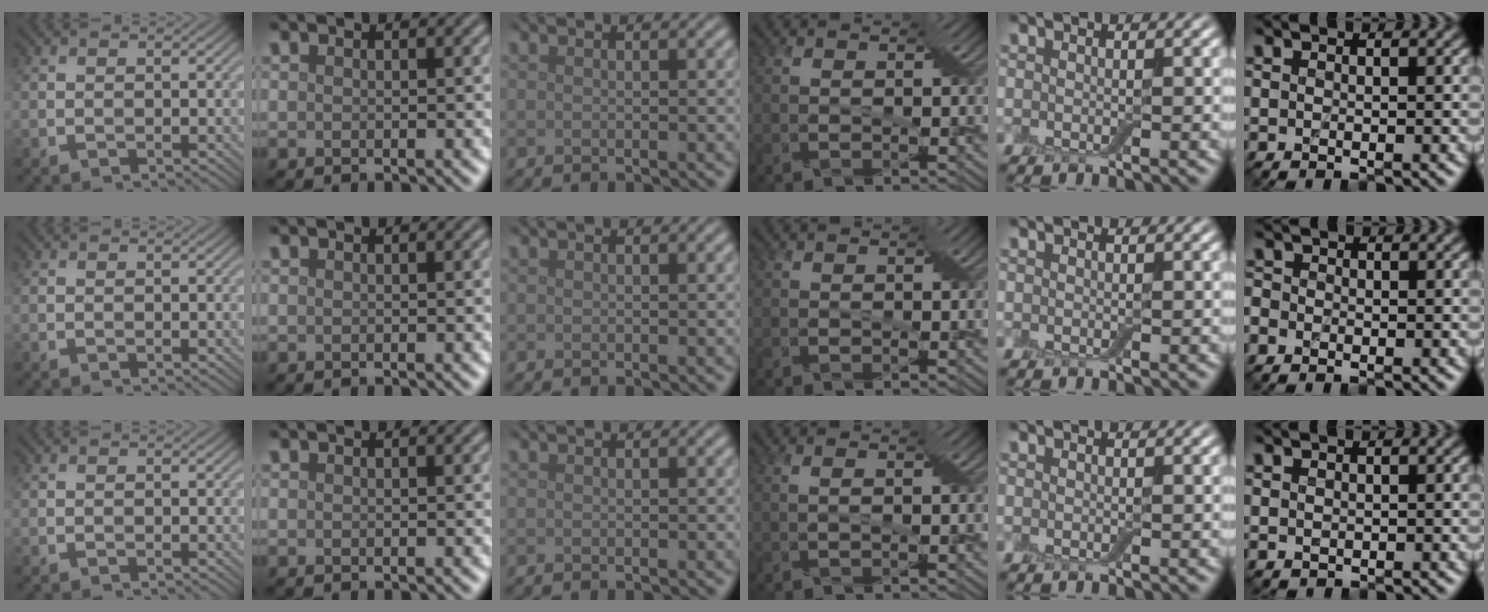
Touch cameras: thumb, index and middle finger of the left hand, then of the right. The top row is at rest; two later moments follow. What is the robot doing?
{"motion": "cut", "object": "aluminum foil"}